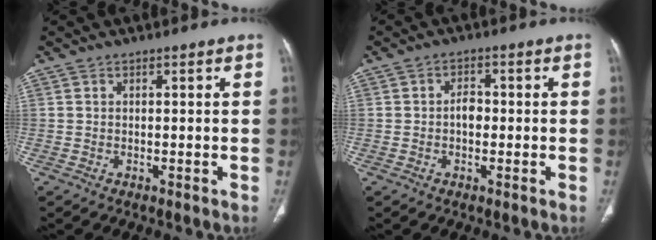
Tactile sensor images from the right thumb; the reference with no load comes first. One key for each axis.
{"total": 2.8, "fx": -0.3, "fy": 1.9, "fz": 2.0, "tx": -0.022, "ty": 0.011, "tz": -0.010}